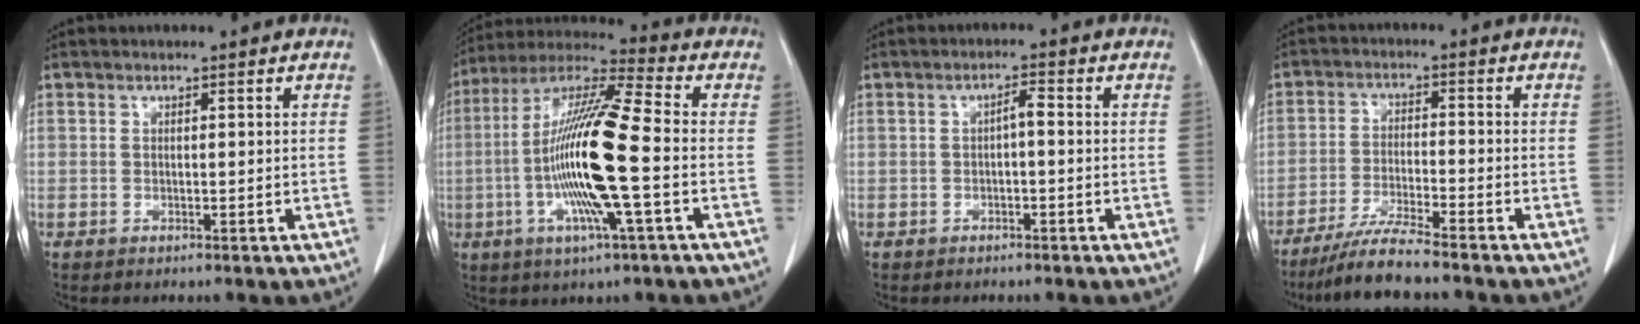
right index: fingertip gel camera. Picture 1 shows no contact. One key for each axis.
{"total": 16.9, "fx": -2.9, "fy": 0.6, "fz": 16.7, "tx": -0.331, "ty": -0.003, "tz": -0.063}
{"total": 1.8, "fx": -0.2, "fy": 0.4, "fz": 1.8, "tx": -0.029, "ty": 0.005, "tz": -0.004}
{"total": 7.0, "fx": -6.0, "fy": -0.9, "fz": 3.4, "tx": -0.064, "ty": -0.027, "tz": -0.113}